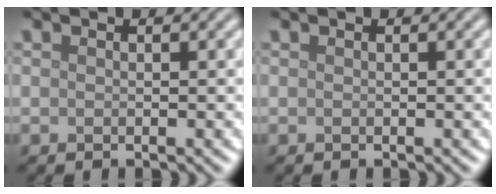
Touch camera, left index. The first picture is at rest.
{"total": 0.0}